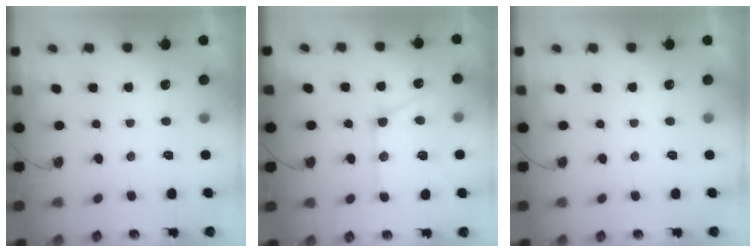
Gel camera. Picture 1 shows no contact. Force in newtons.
{"total": 15.3, "press": 15.2, "slide": 1.7}
{"total": 0.0}